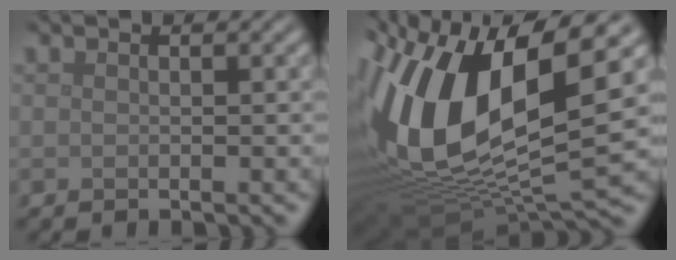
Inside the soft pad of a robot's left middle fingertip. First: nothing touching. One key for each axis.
{"total": 17.7, "fx": 3.4, "fy": 8.4, "fz": 15.2, "tx": -0.318, "ty": 0.000, "tz": 0.058}